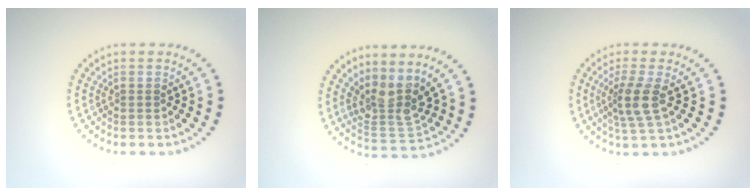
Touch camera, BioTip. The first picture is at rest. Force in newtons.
{"total": 3.6, "press": 2.8, "slide": 2.3}
{"total": 2.8, "press": 2.2, "slide": 1.8}